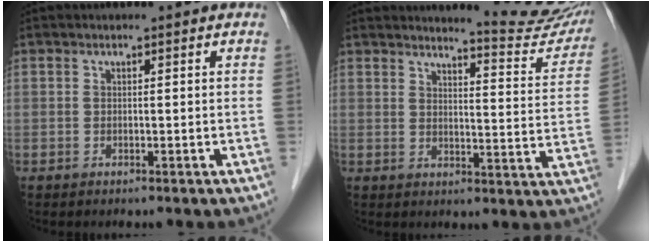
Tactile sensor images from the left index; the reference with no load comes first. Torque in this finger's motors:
{"motor_torque": [0.94, -1.07, 0.34, 0.03]}